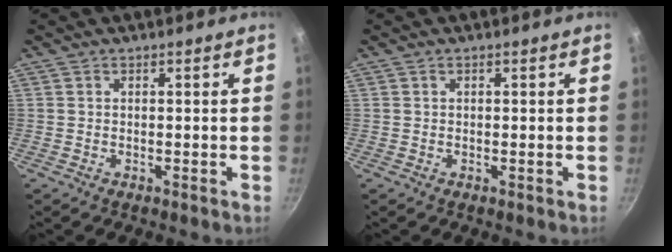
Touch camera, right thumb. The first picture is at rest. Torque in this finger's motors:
{"motor_torque": [-0.41, 0.03, 0.21, 0.00, 0.04]}